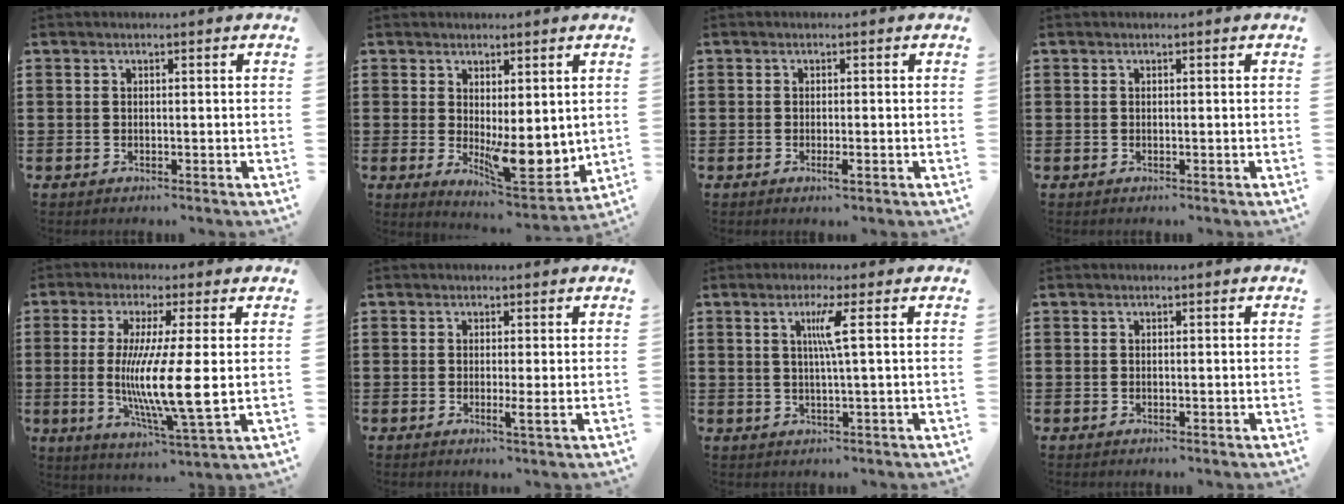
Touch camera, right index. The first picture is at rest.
{"total": 6.4, "force": [-0.6, 2.7, 5.8], "torque": [-0.074, -0.014, -0.006]}
{"total": 1.4, "force": [-0.6, 0.0, 1.2], "torque": [-0.021, -0.005, -0.010]}
{"total": 0.0}
{"total": 10.6, "force": [0.2, 0.5, 10.6], "torque": [-0.212, -0.017, -0.001]}
{"total": 1.9, "force": [-0.3, -0.2, 1.8], "torque": [-0.033, -0.007, -0.005]}
{"total": 4.2, "force": [1.1, -0.6, 4.1], "torque": [-0.081, -0.003, 0.011]}
{"total": 0.0}